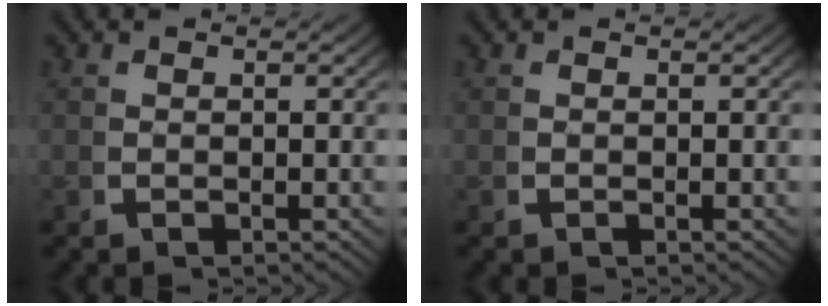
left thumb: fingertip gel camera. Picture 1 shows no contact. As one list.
[{"total": 0.0}]